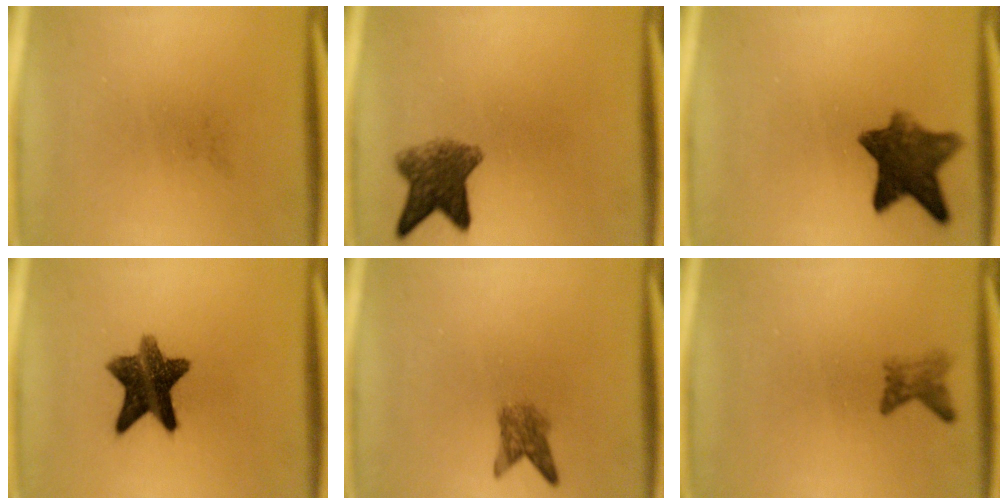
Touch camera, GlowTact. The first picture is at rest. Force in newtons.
{"total": 6.6}
{"total": 9.1}
{"total": 11.1}
{"total": 2.9}
{"total": 1.9}